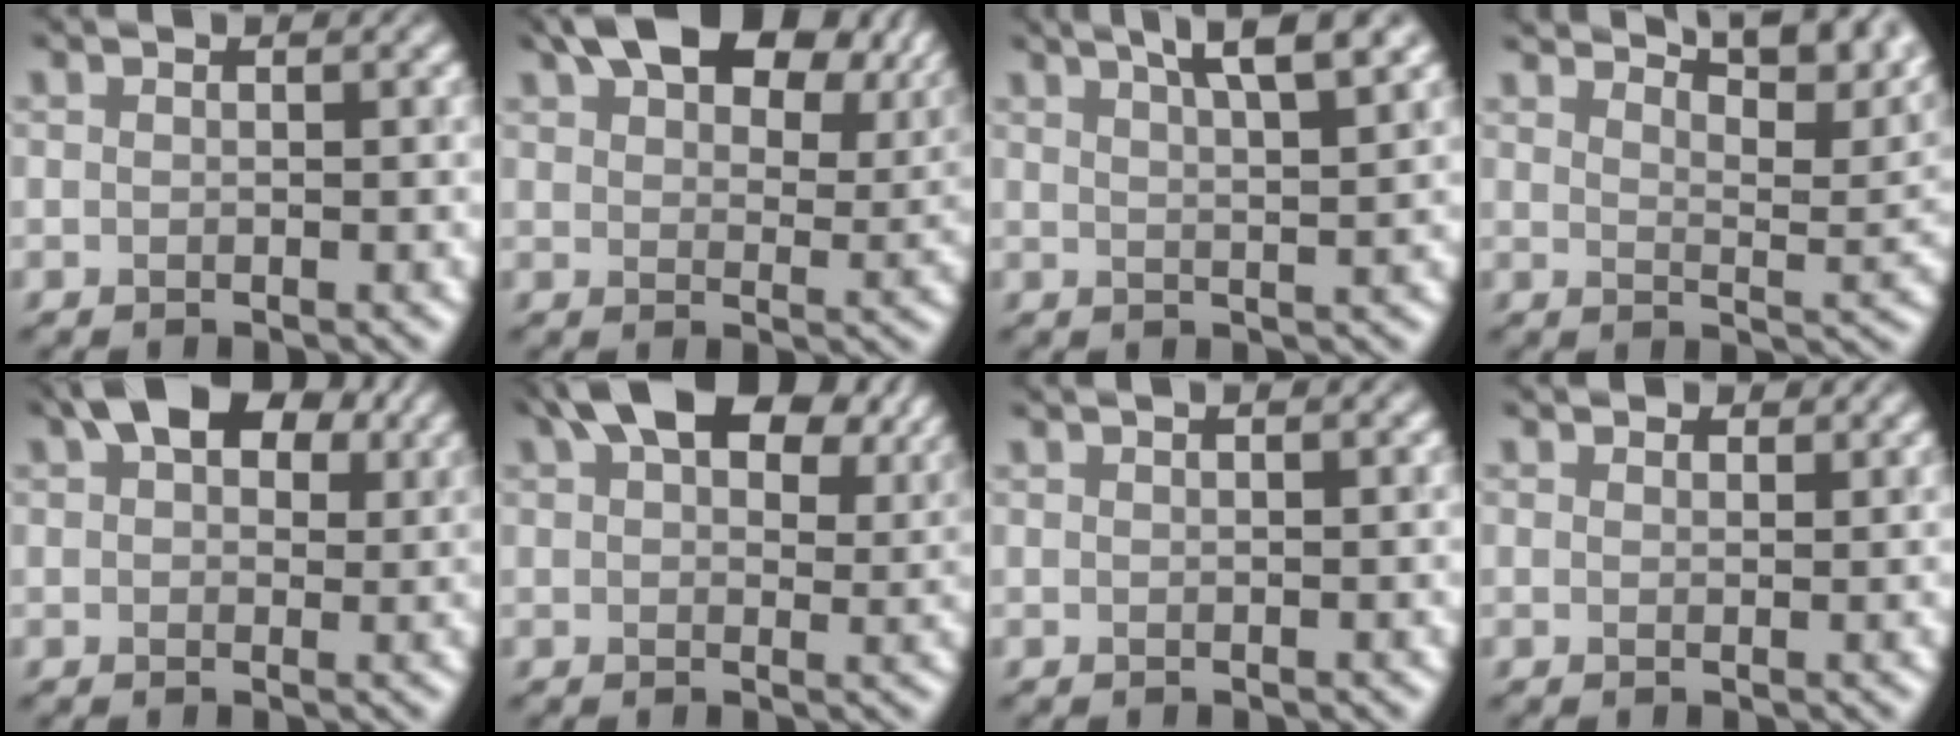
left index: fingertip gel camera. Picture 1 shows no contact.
{"total": 12.3, "force": [7.6, 6.1, 7.5], "torque": [-0.126, 0.022, 0.124]}
{"total": 5.9, "force": [3.9, 1.3, 4.2], "torque": [-0.039, 0.029, 0.037]}
{"total": 10.6, "force": [8.5, 2.7, 5.6], "torque": [-0.074, 0.023, 0.109]}
{"total": 6.9, "force": [3.6, 3.9, 4.4], "torque": [-0.068, 0.022, 0.041]}
{"total": 11.0, "force": [6.2, 5.7, 7.0], "torque": [-0.116, 0.025, 0.094]}
{"total": 0.5, "force": [0.4, -0.1, 0.3], "torque": [-0.010, 0.009, 0.006]}
{"total": 0.9, "force": [0.9, 0.3, 0.1], "torque": [-0.005, -0.002, 0.011]}